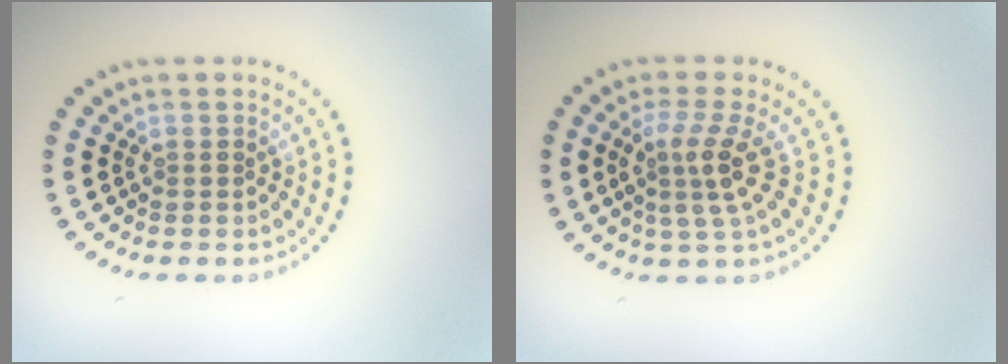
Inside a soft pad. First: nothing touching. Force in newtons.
{"total": 3.3, "press": 2.4, "slide": 2.3}